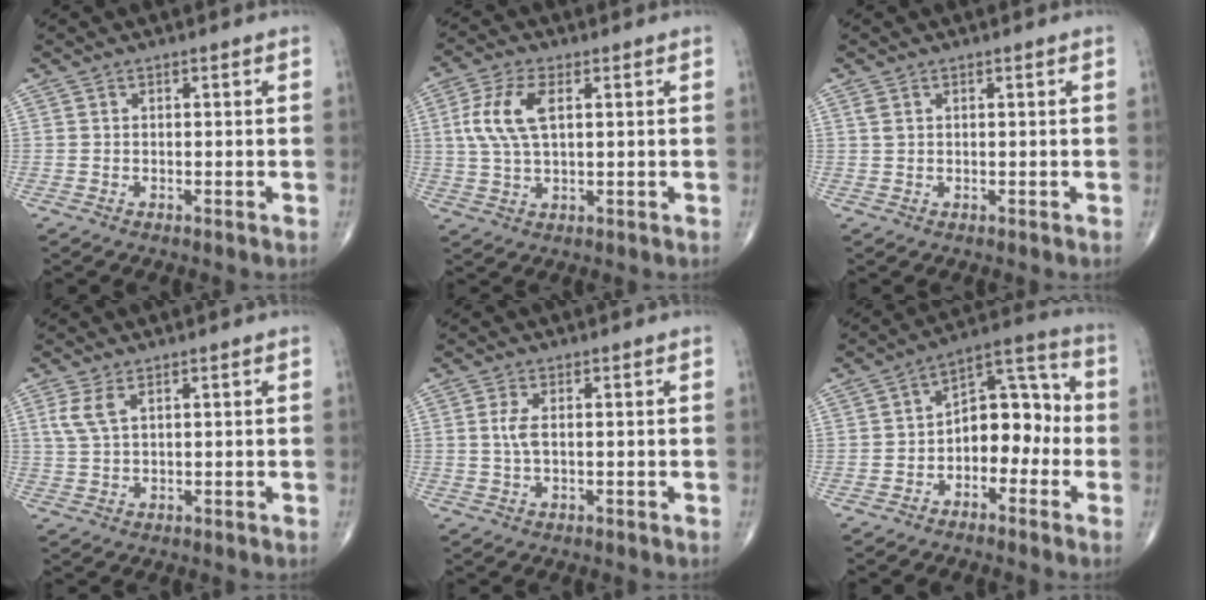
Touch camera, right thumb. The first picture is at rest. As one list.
[{"total": 8.7, "force": [2.1, 4.1, 7.4], "torque": [-0.167, 0.005, 0.041]}, {"total": 1.0, "force": [0.5, 0.5, 0.8], "torque": [-0.021, 0.010, 0.013]}, {"total": 3.8, "force": [1.7, 1.6, 3.0], "torque": [-0.073, 0.004, 0.043]}, {"total": 2.8, "force": [0.4, 1.1, 2.6], "torque": [-0.064, 0.001, 0.008]}, {"total": 11.1, "force": [-2.3, 7.1, 8.3], "torque": [-0.086, 0.050, -0.050]}]